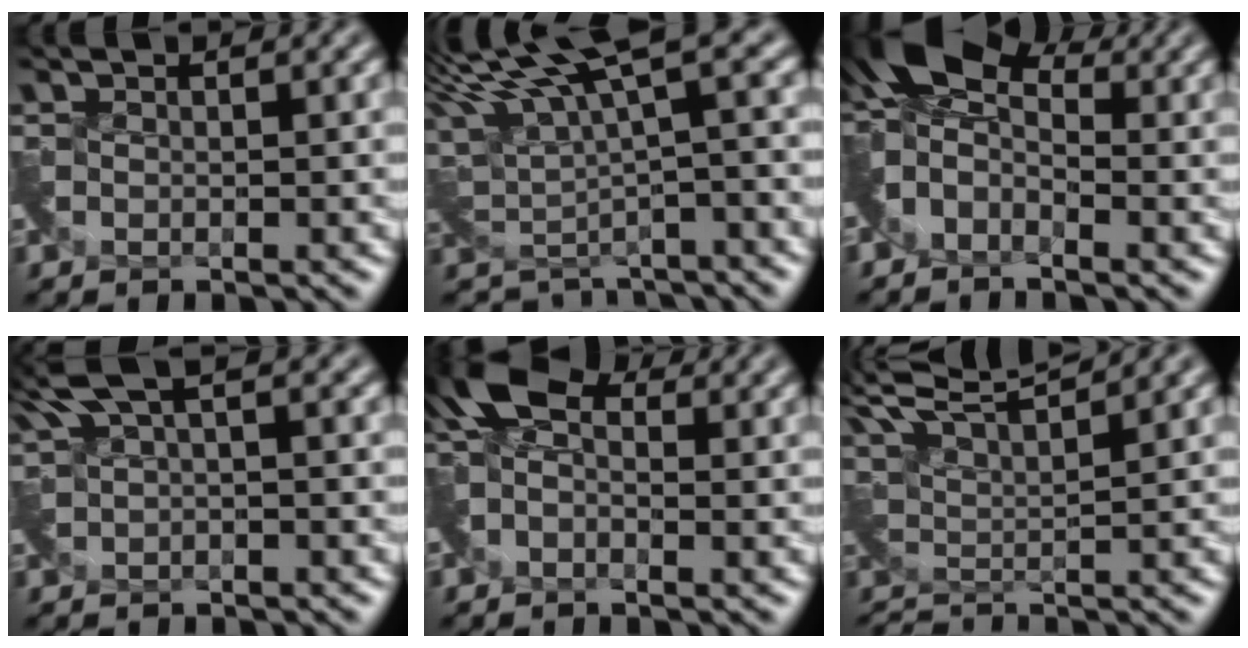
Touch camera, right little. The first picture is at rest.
{"total": 5.5, "force": [3.8, 1.7, 3.6], "torque": [-0.062, -0.003, 0.087]}
{"total": 5.6, "force": [0.6, 3.8, 4.2], "torque": [-0.084, 0.022, -0.004]}
{"total": 1.9, "force": [1.1, 0.9, 1.3], "torque": [-0.026, -0.002, 0.020]}
{"total": 3.5, "force": [-0.3, 2.6, 2.3], "torque": [-0.048, 0.012, -0.017]}
{"total": 5.6, "force": [5.0, 0.9, 2.2], "torque": [-0.037, 0.020, 0.086]}